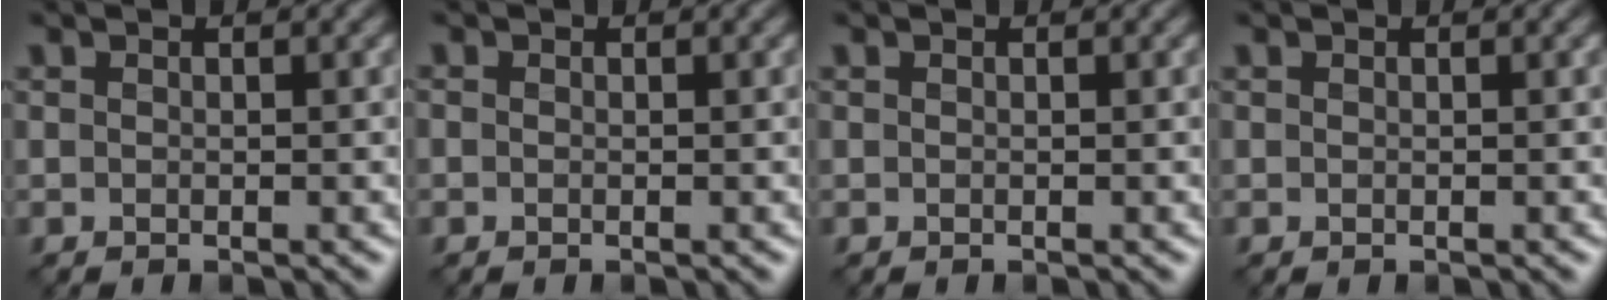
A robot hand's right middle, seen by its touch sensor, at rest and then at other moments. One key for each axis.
{"total": 0.0}
{"total": 0.0}
{"total": 0.0}